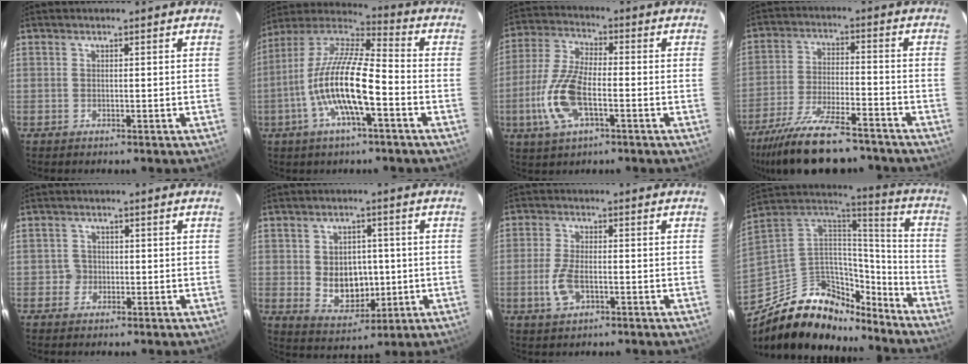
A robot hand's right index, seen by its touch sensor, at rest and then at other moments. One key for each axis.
{"total": 15.7, "fx": -5.1, "fy": 3.4, "fz": 14.4, "tx": -0.276, "ty": -0.005, "tz": -0.103}
{"total": 12.1, "fx": -3.8, "fy": 4.8, "fz": 10.4, "tx": -0.233, "ty": 0.000, "tz": -0.077}
{"total": 19.0, "fx": -15.9, "fy": 4.6, "fz": 9.3, "tx": -0.192, "ty": -0.032, "tz": -0.252}
{"total": 1.9, "fx": -0.7, "fy": 1.8, "fz": -0.2, "tx": 0.007, "ty": 0.010, "tz": -0.011}
{"total": 8.7, "fx": -0.3, "fy": 6.7, "fz": 5.5, "tx": -0.108, "ty": 0.001, "tz": 0.016}
{"total": 5.4, "fx": -1.9, "fy": 2.6, "fz": 4.4, "tx": -0.100, "ty": -0.002, "tz": -0.034}
{"total": 22.9, "fx": -16.2, "fy": 12.7, "fz": 10.1, "tx": -0.211, "ty": 0.048, "tz": -0.250}